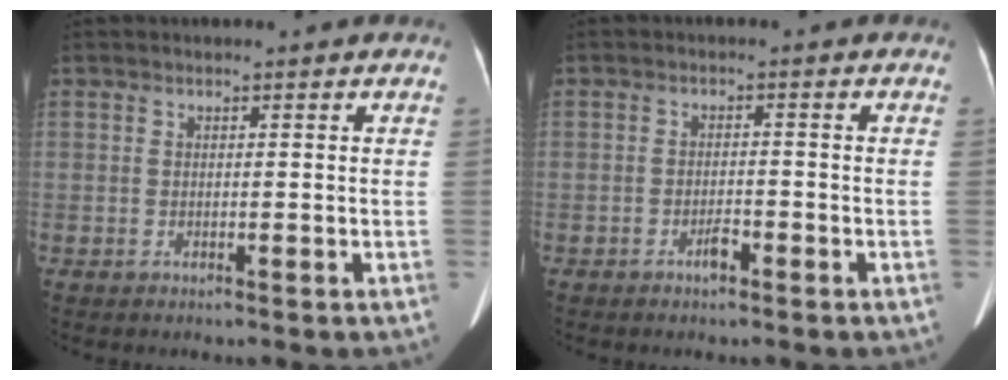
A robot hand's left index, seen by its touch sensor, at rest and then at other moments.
{"total": 1.9, "force": [-1.3, 0.7, 1.2], "torque": [-0.021, 0.002, -0.020]}